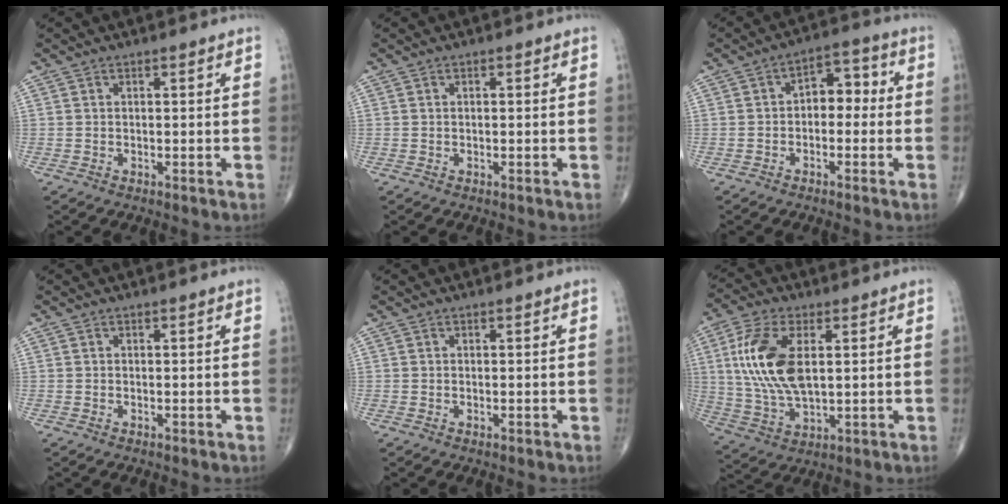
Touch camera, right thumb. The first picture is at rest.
{"total": 0.0}
{"total": 6.0, "force": [-0.4, 4.0, 4.5], "torque": [-0.033, 0.030, -0.021]}
{"total": 0.0}
{"total": 0.0}
{"total": 14.7, "force": [2.9, 7.3, 12.4], "torque": [-0.257, -0.007, 0.060]}